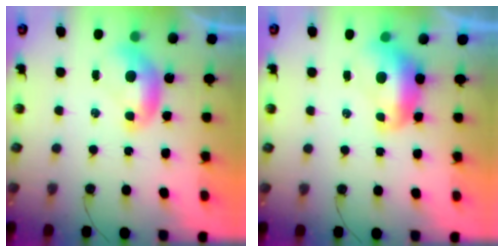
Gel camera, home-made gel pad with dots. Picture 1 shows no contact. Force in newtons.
{"total": 1.8, "press": 1.6, "slide": 0.8}